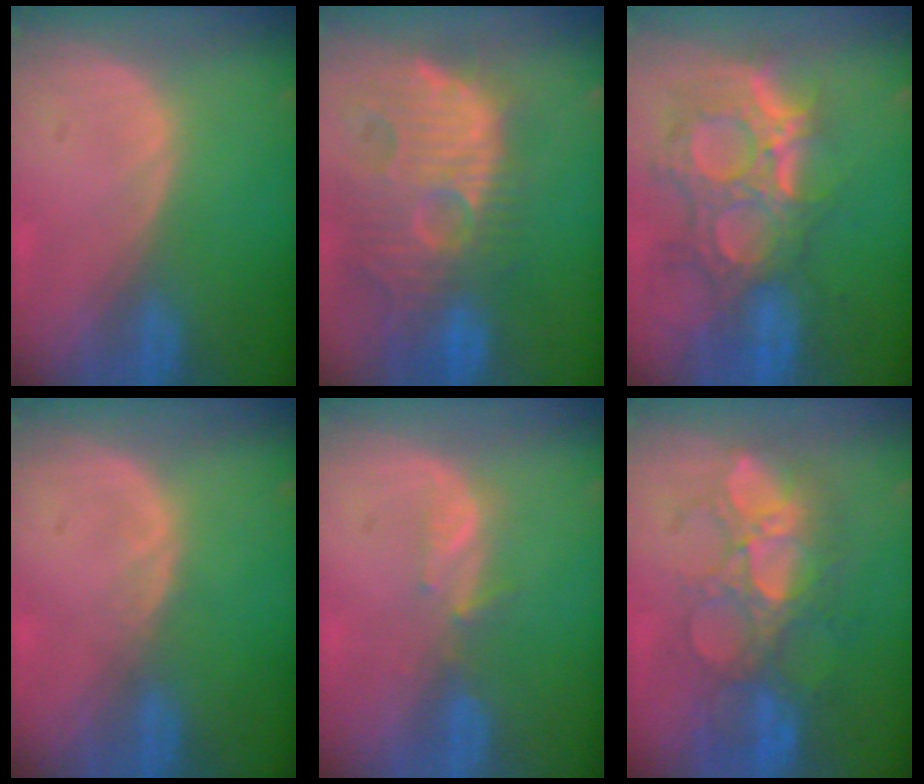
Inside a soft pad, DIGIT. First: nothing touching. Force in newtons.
{"total": 14.0, "press": 12.4, "slide": 6.6}
{"total": 12.2, "press": 10.7, "slide": 5.9}
{"total": 0.9, "press": 0.9, "slide": 0.2}
{"total": 2.3, "press": 2.1, "slide": 0.8}
{"total": 10.0, "press": 9.3, "slide": 3.6}